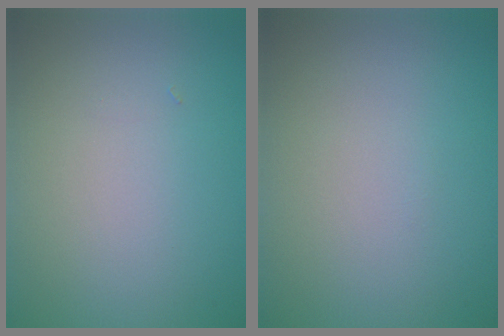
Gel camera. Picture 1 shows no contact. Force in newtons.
{"total": 0.0}